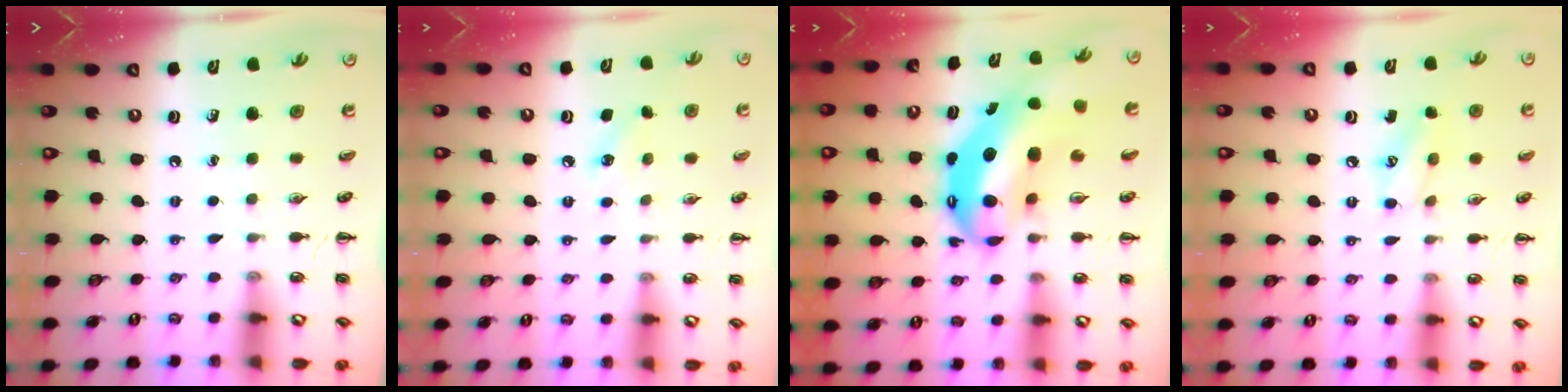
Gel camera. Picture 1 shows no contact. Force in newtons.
{"total": 6.2, "press": 6.0, "slide": 1.8}
{"total": 13.2, "press": 12.8, "slide": 3.1}
{"total": 9.1, "press": 9.0, "slide": 1.5}